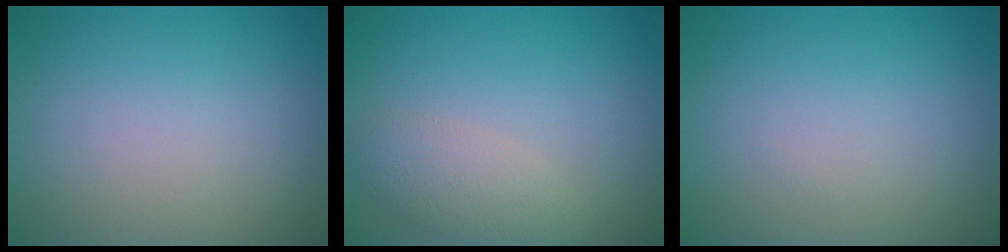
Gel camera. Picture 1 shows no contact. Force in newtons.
{"total": 2.7, "press": 2.7, "slide": 0.2}
{"total": 0.0}